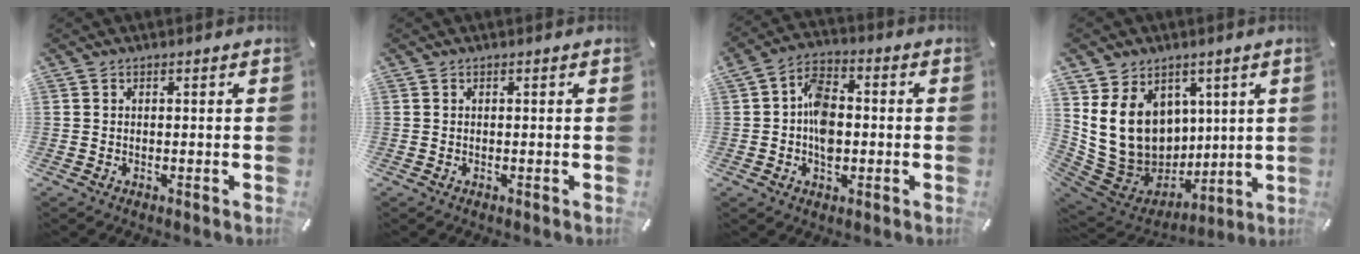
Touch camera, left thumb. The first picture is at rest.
{"total": 0.0}
{"total": 8.5, "force": [-0.8, 5.7, 6.2], "torque": [-0.106, 0.009, -0.014]}
{"total": 17.9, "force": [4.1, 15.1, 8.7], "torque": [-0.180, -0.042, 0.092]}